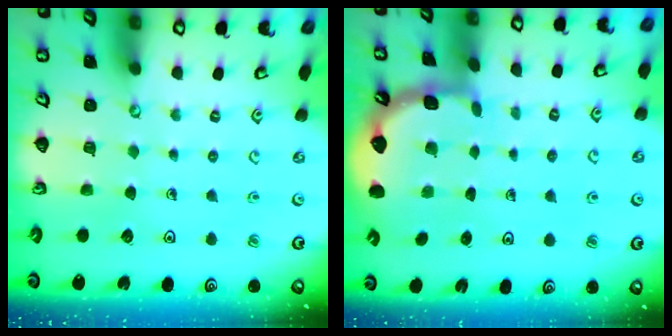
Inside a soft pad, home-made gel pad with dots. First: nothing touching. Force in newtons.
{"total": 1.9, "press": 1.9, "slide": 0.2}